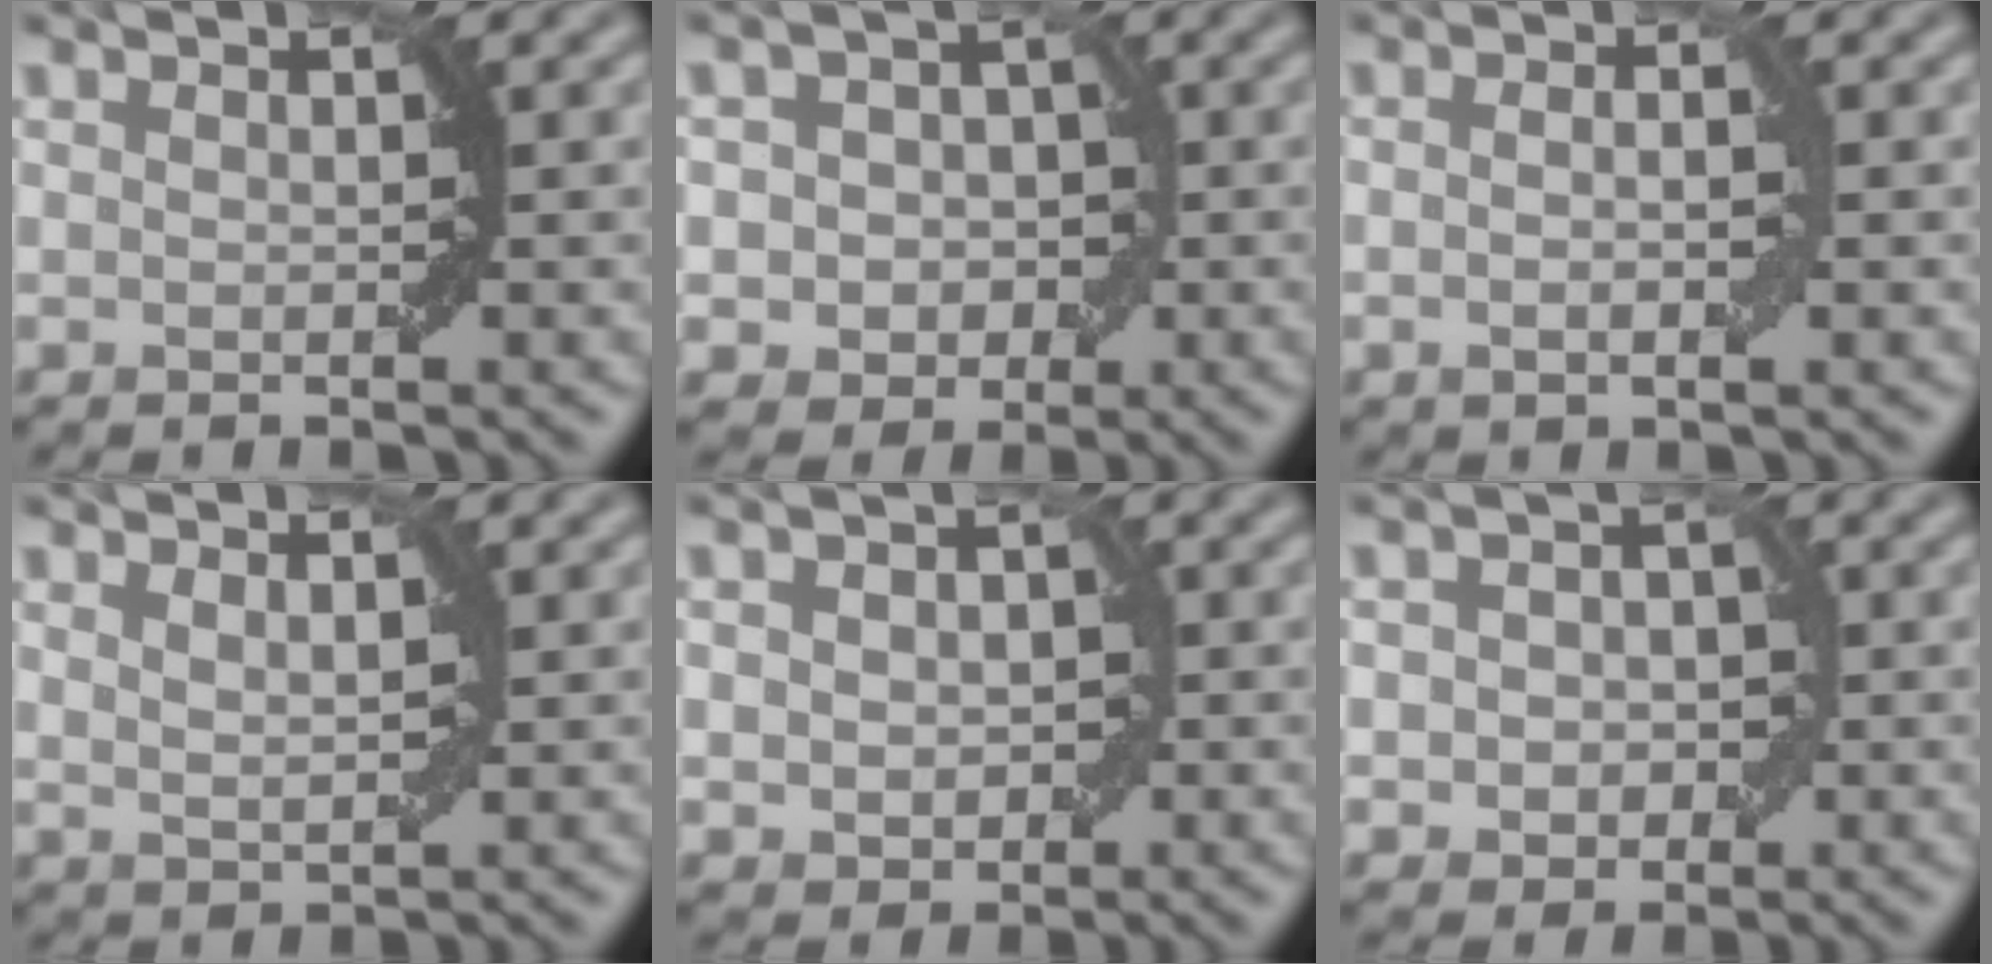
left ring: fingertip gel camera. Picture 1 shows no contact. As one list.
[{"total": 4.2, "force": [-0.1, 3.7, 1.9], "torque": [-0.006, 0.015, -0.019]}, {"total": 2.0, "force": [-0.2, 0.6, 1.8], "torque": [-0.035, -0.001, -0.005]}, {"total": 1.4, "force": [0.8, 0.5, 0.9], "torque": [-0.018, -0.003, 0.020]}, {"total": 3.9, "force": [0.0, 3.1, 2.4], "torque": [-0.022, 0.008, -0.012]}, {"total": 3.2, "force": [-0.2, 2.7, 1.7], "torque": [-0.011, 0.002, -0.011]}]